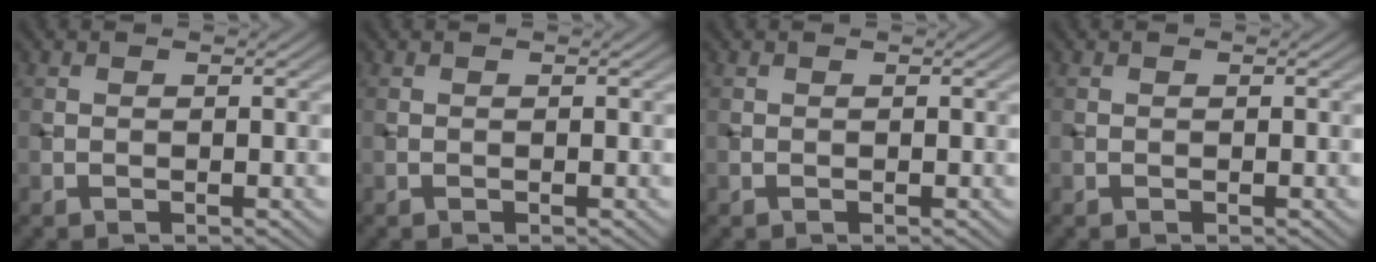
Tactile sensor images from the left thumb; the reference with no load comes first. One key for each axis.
{"total": 0.0}
{"total": 0.0}
{"total": 0.0}